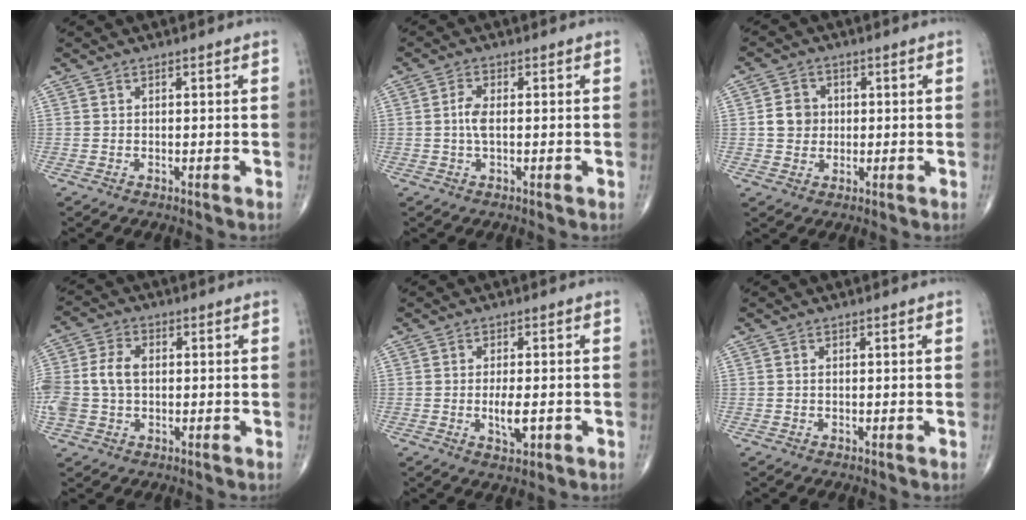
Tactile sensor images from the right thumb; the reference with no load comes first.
{"total": 2.9, "force": [-0.2, 1.1, 2.7], "torque": [-0.062, -0.002, -0.009]}
{"total": 4.9, "force": [0.3, 4.4, 2.2], "torque": [-0.021, 0.004, 0.001]}
{"total": 10.2, "force": [0.0, 7.1, 7.2], "torque": [-0.170, 0.022, 0.002]}
{"total": 4.3, "force": [-1.0, 1.6, 3.9], "torque": [-0.066, -0.007, -0.015]}
{"total": 0.0}